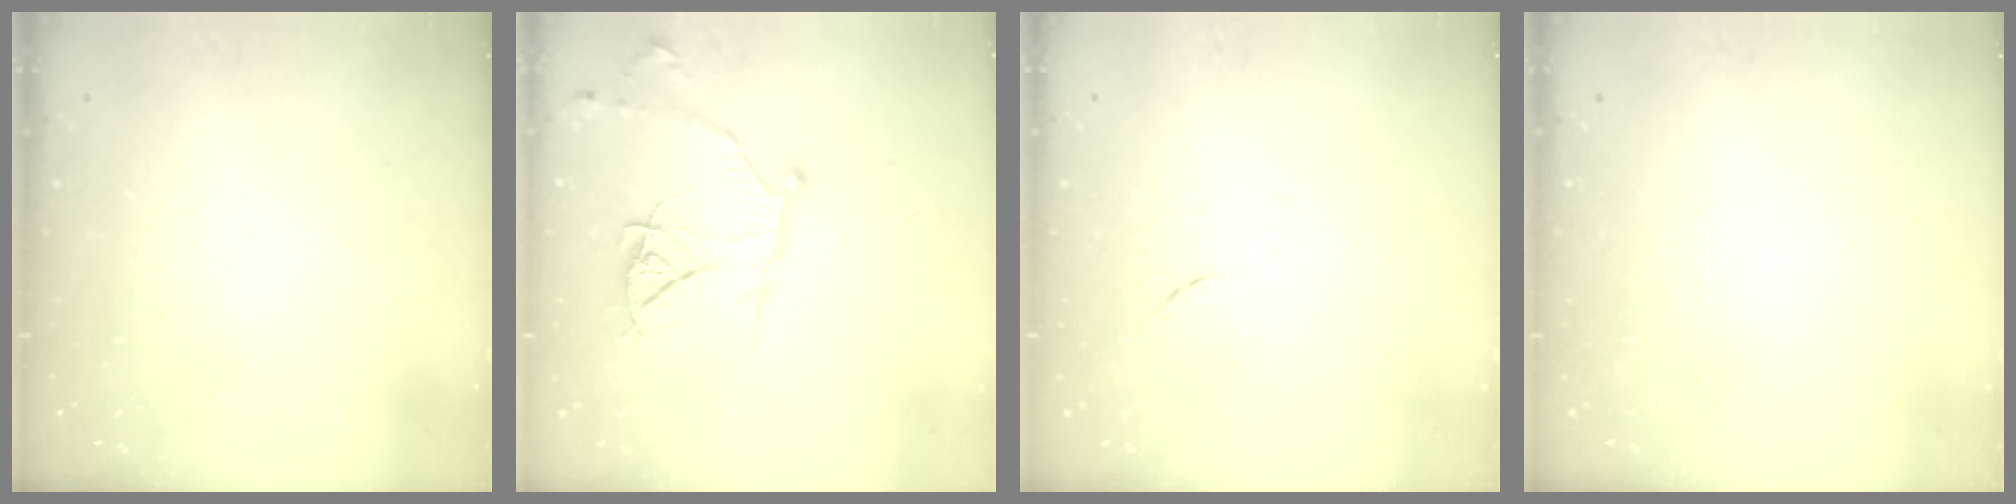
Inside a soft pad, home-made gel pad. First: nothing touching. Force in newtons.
{"total": 14.6, "press": 14.5, "slide": 1.3}
{"total": 8.0, "press": 7.9, "slide": 0.9}
{"total": 0.0}